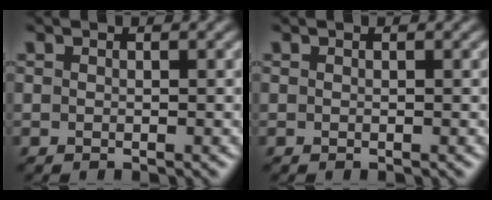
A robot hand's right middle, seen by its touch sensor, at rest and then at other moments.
{"total": 0.0}